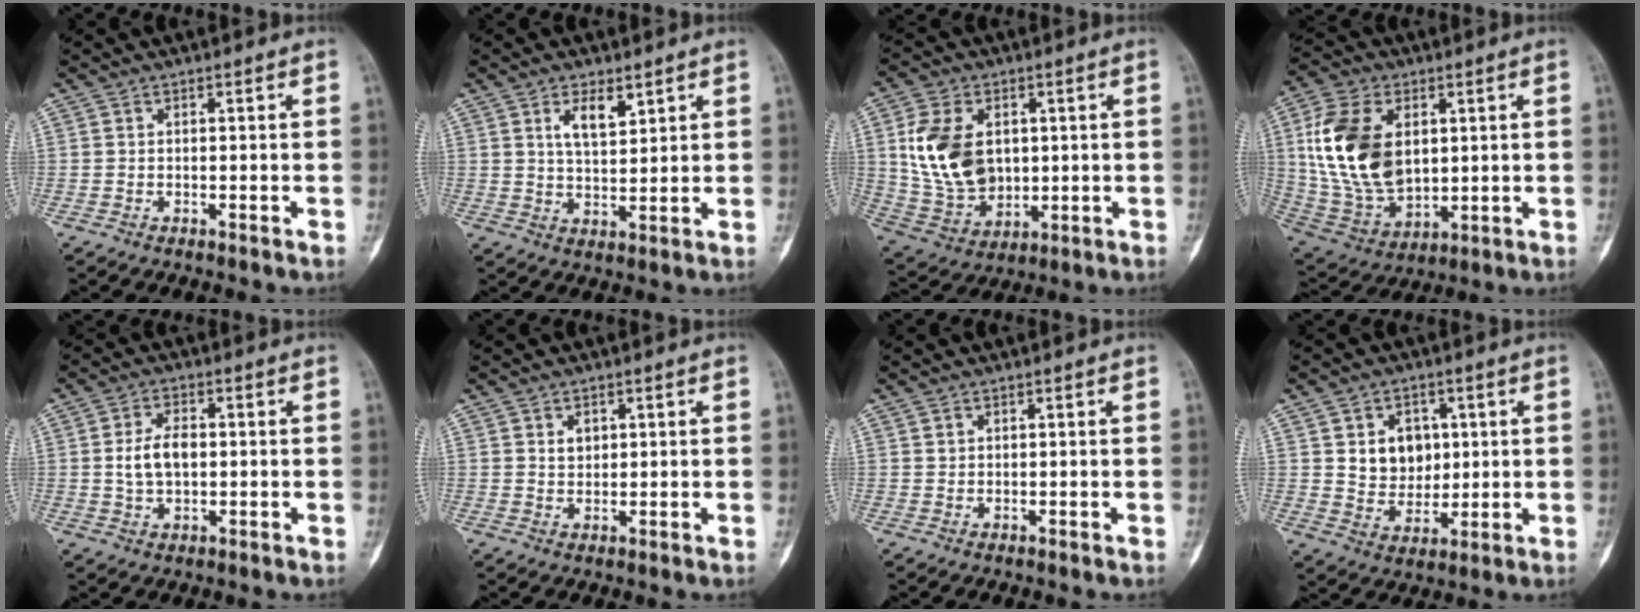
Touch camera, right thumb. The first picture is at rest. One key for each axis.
{"total": 5.7, "fx": 3.1, "fy": 2.5, "fz": 4.1, "tx": -0.057, "ty": -0.023, "tz": 0.056}
{"total": 14.9, "fx": 2.6, "fy": 10.5, "fz": 10.2, "tx": -0.171, "ty": -0.010, "tz": 0.063}
{"total": 18.9, "fx": 3.6, "fy": 12.0, "fz": 14.1, "tx": -0.265, "ty": -0.014, "tz": 0.083}
{"total": 6.2, "fx": 0.2, "fy": 3.8, "fz": 5.0, "tx": -0.090, "ty": 0.007, "tz": 0.004}
{"total": 2.3, "fx": 0.8, "fy": 1.7, "fz": 1.2, "tx": -0.006, "ty": -0.004, "tz": 0.015}
{"total": 0.6, "fx": 0.4, "fy": 0.4, "fz": 0.1, "tx": 0.006, "ty": 0.000, "tz": 0.006}
{"total": 8.9, "fx": 2.1, "fy": 7.1, "fz": 4.8, "tx": -0.035, "ty": -0.011, "tz": 0.043}